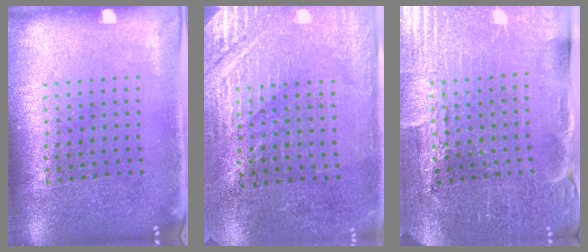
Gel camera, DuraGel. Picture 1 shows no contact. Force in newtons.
{"total": 2.9, "press": 2.9, "slide": 0.4}
{"total": 3.7, "press": 3.7, "slide": 0.6}